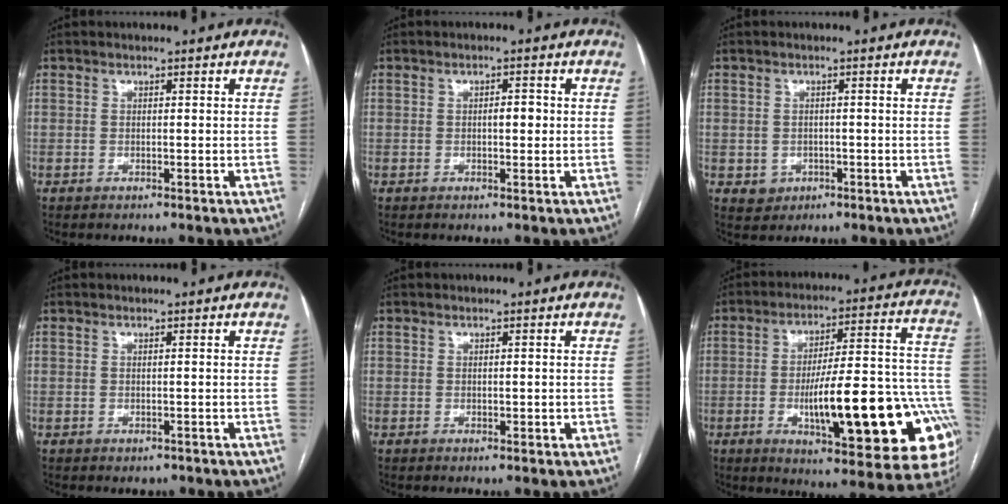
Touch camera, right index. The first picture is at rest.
{"total": 2.0, "force": [0.0, 0.8, 1.8], "torque": [-0.029, 0.004, -0.002]}
{"total": 3.0, "force": [-0.9, 2.8, 0.6], "torque": [-0.007, 0.005, -0.005]}
{"total": 0.9, "force": [-0.3, 0.7, 0.5], "torque": [-0.008, 0.000, 0.001]}
{"total": 0.8, "force": [0.0, 0.6, 0.5], "torque": [-0.008, -0.001, 0.003]}
{"total": 25.7, "force": [-7.6, 5.3, 24.0], "torque": [-0.254, 0.016, -0.093]}